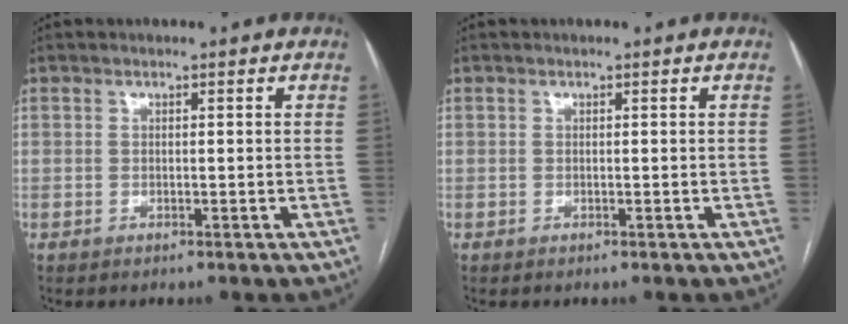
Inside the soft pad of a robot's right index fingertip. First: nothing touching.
{"total": 0.0}